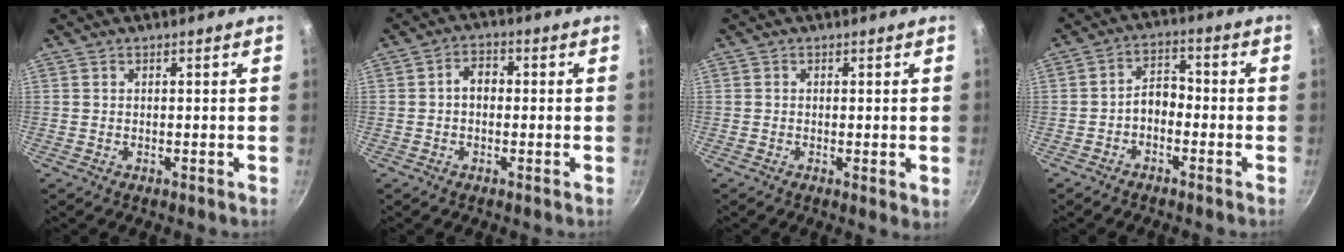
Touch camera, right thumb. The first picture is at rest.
{"total": 3.8, "force": [-0.1, 2.7, 2.6], "torque": [-0.031, 0.016, -0.010]}
{"total": 2.3, "force": [-0.3, 0.6, 2.2], "torque": [-0.040, -0.009, -0.008]}
{"total": 4.8, "force": [-1.7, 3.2, 3.2], "torque": [-0.040, 0.030, -0.041]}